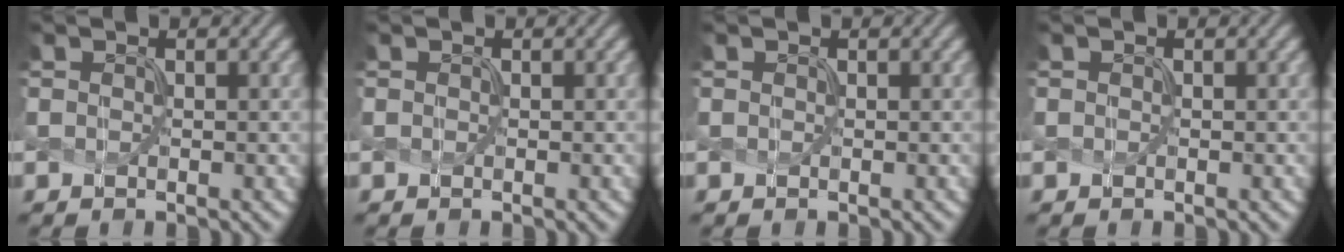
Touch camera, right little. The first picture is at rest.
{"total": 0.8, "force": [-0.4, -0.3, -0.6], "torque": [0.006, 0.000, 0.002]}
{"total": 0.0}
{"total": 1.1, "force": [-0.5, -0.5, -0.8], "torque": [0.007, 0.002, 0.003]}